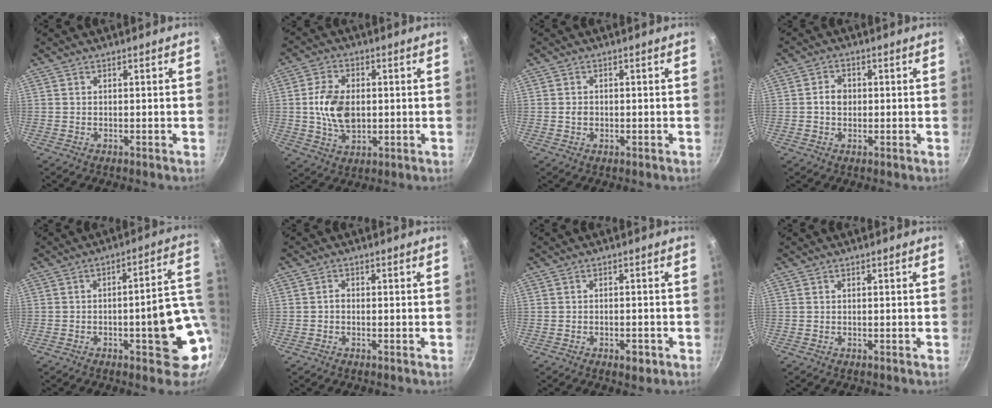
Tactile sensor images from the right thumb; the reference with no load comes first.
{"total": 10.1, "force": [0.3, 6.6, 7.7], "torque": [-0.130, -0.002, 0.005]}
{"total": 1.6, "force": [-0.2, 1.3, 1.0], "torque": [-0.017, 0.002, -0.003]}
{"total": 3.4, "force": [0.1, 2.8, 1.9], "torque": [-0.016, 0.008, -0.002]}
{"total": 14.8, "force": [-2.4, 5.1, 13.7], "torque": [-0.136, 0.019, -0.028]}
{"total": 1.0, "force": [-0.3, 0.7, 0.6], "torque": [-0.010, 0.005, -0.008]}
{"total": 3.0, "force": [-1.5, 1.5, 2.1], "torque": [-0.029, 0.009, -0.017]}
{"total": 0.0}